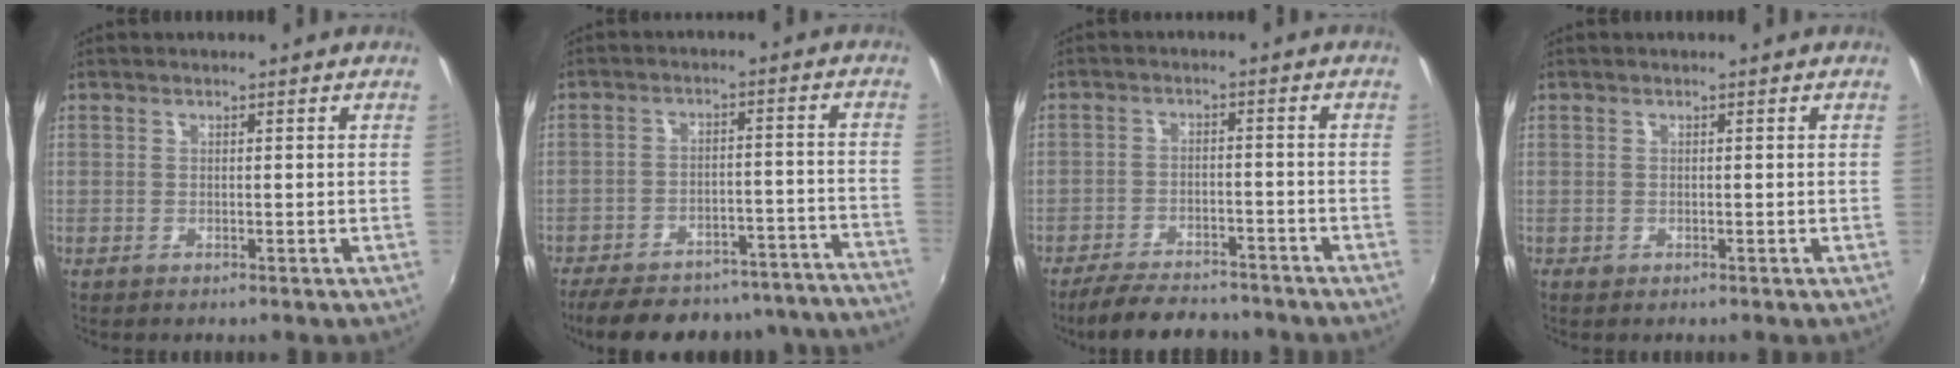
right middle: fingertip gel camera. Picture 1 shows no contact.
{"total": 29.0, "force": [-26.6, 6.2, 9.7], "torque": [-0.159, 0.021, -0.330]}
{"total": 11.5, "force": [-9.8, 3.7, 4.7], "torque": [-0.111, -0.003, -0.146]}
{"total": 0.0}